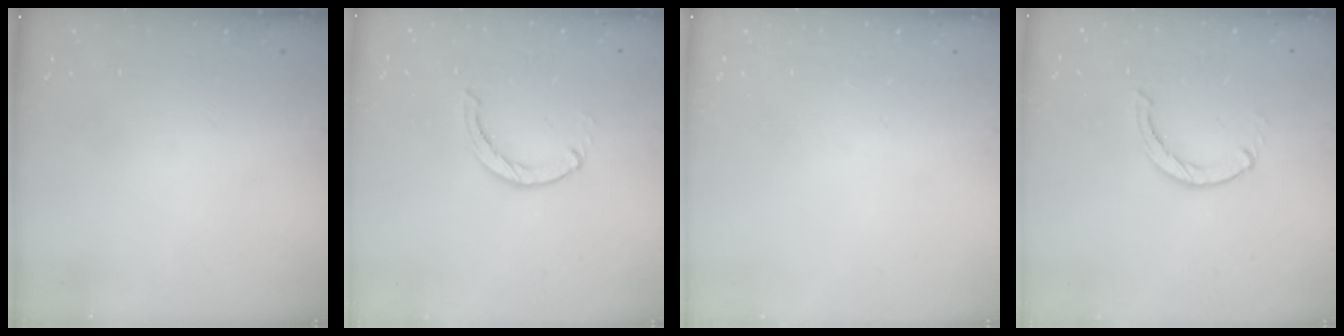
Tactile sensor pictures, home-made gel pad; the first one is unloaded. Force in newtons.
{"total": 0.6, "press": 0.6, "slide": 0.2}
{"total": 0.0}
{"total": 0.6, "press": 0.6, "slide": 0.2}